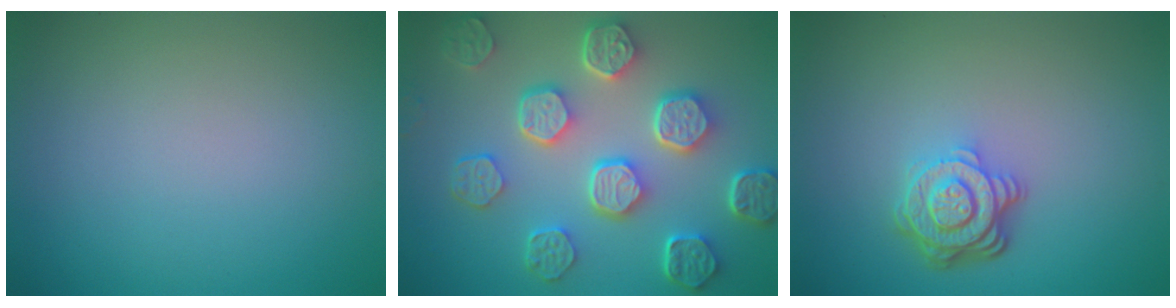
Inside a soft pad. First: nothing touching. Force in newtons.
{"total": 7.7, "press": 5.8, "slide": 5.1}
{"total": 4.4, "press": 3.3, "slide": 2.9}